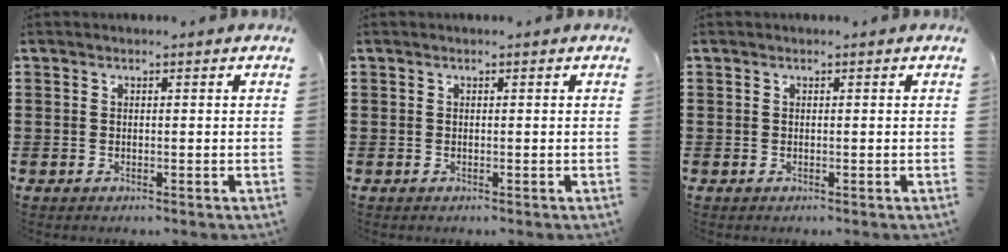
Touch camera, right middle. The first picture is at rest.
{"total": 0.0}
{"total": 0.0}